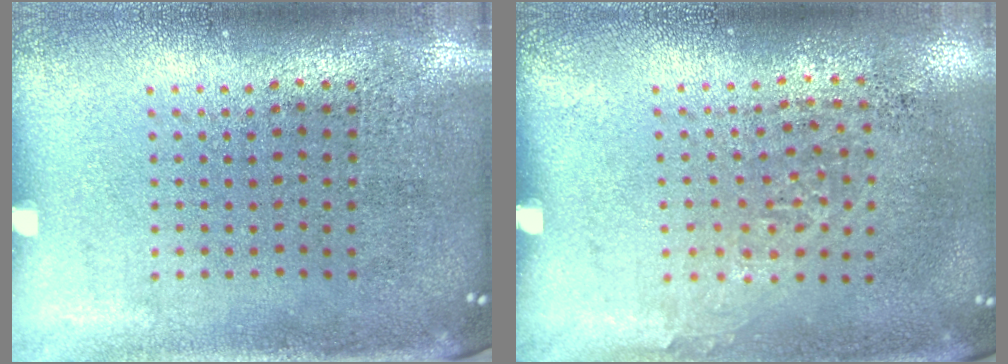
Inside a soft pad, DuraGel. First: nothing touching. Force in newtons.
{"total": 0.8, "press": 0.6, "slide": 0.6}